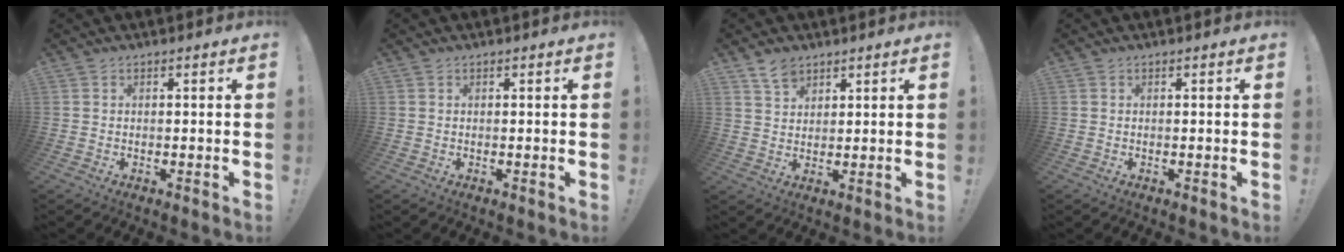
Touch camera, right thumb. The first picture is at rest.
{"total": 0.0}
{"total": 4.9, "force": [3.8, 2.6, 1.7], "torque": [-0.026, -0.018, 0.070]}
{"total": 0.0}